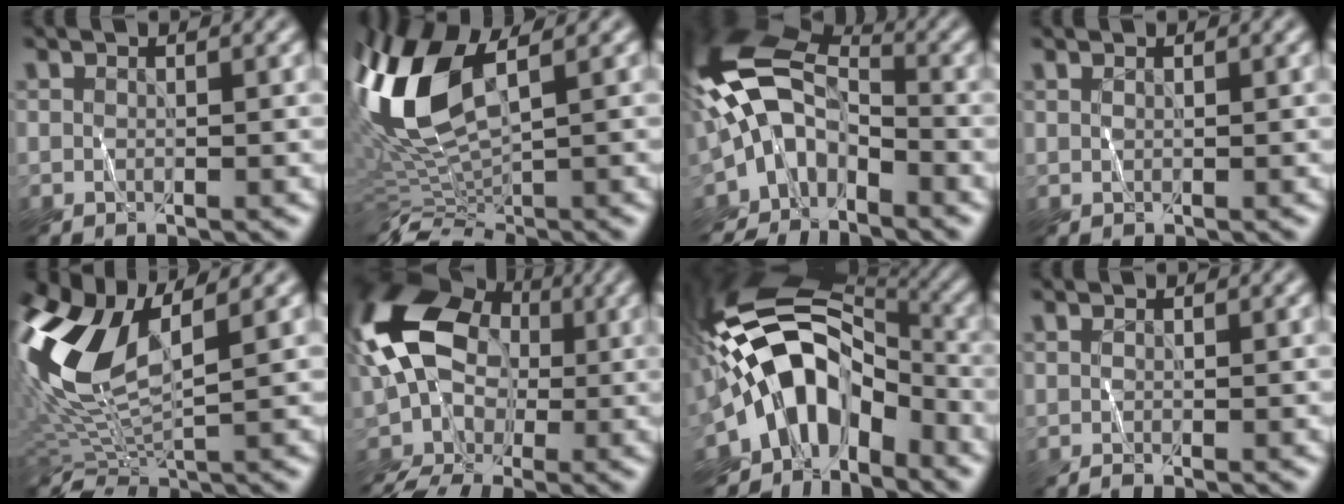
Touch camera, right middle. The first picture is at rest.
{"total": 9.1, "force": [2.1, 3.5, 8.1], "torque": [-0.175, 0.007, 0.035]}
{"total": 9.4, "force": [-4.2, 5.1, 6.7], "torque": [-0.133, 0.015, -0.094]}
{"total": 0.7, "force": [0.7, 0.2, 0.2], "torque": [-0.005, 0.001, 0.008]}
{"total": 9.9, "force": [2.7, 4.3, 8.4], "torque": [-0.191, 0.010, 0.047]}
{"total": 14.1, "force": [-0.6, 10.5, 9.5], "torque": [-0.208, 0.021, -0.029]}
{"total": 11.7, "force": [-4.3, 7.0, 8.3], "torque": [-0.124, 0.025, -0.088]}
{"total": 0.7, "force": [-0.2, 0.3, 0.6], "torque": [-0.003, -0.001, 0.001]}